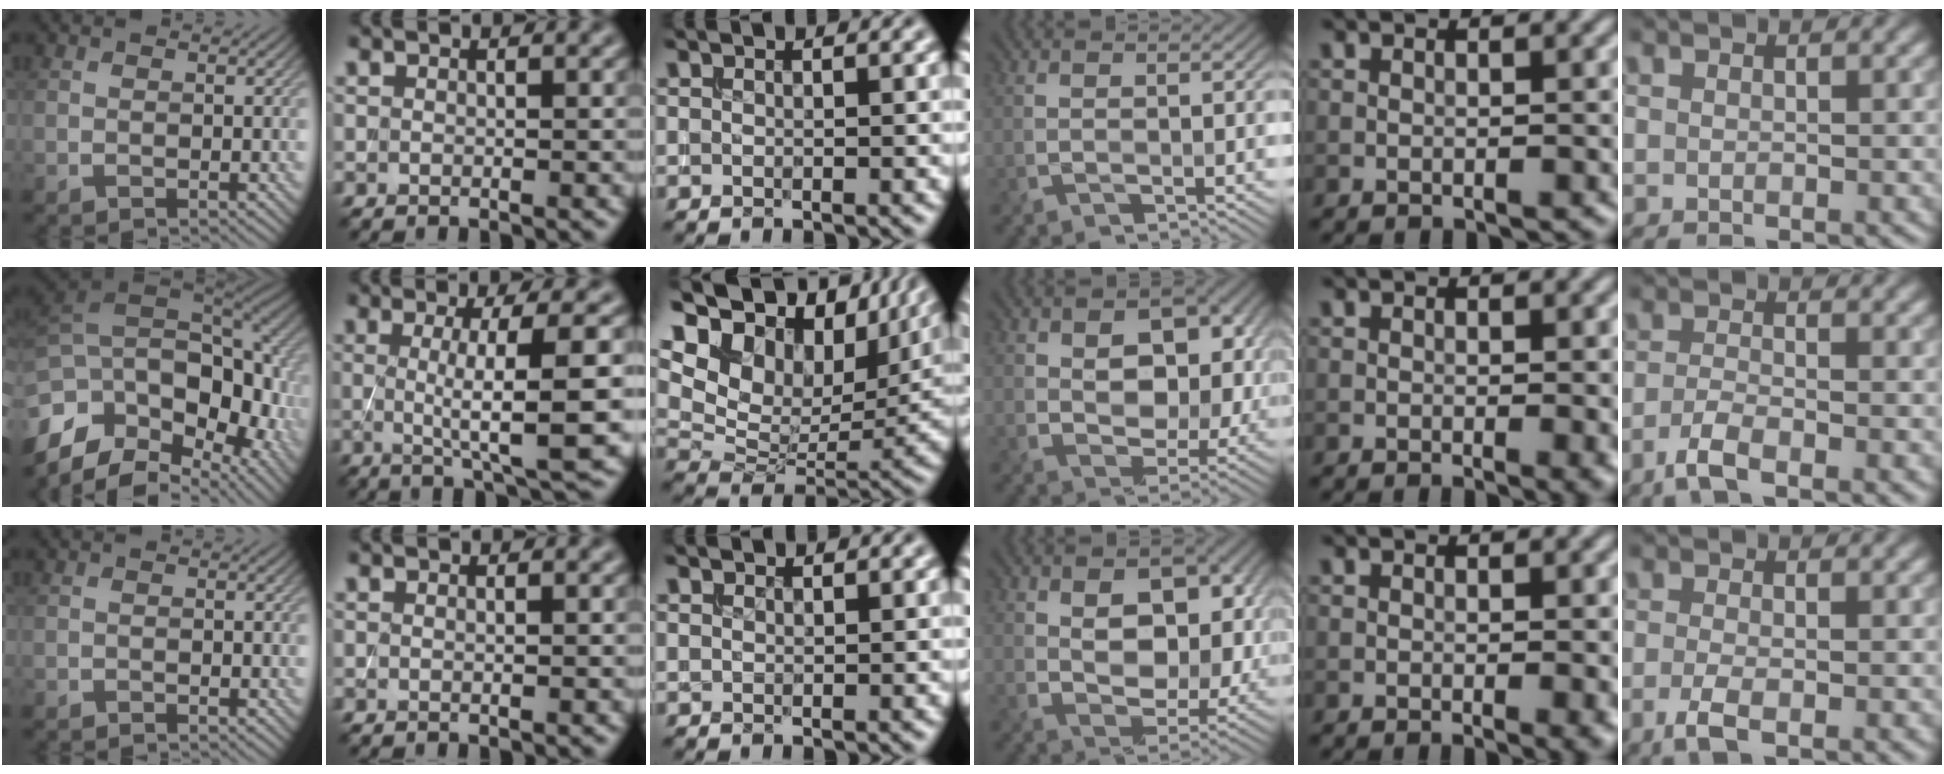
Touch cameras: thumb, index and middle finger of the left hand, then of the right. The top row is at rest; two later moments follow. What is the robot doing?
{"motion": "extract", "object": "backpack"}